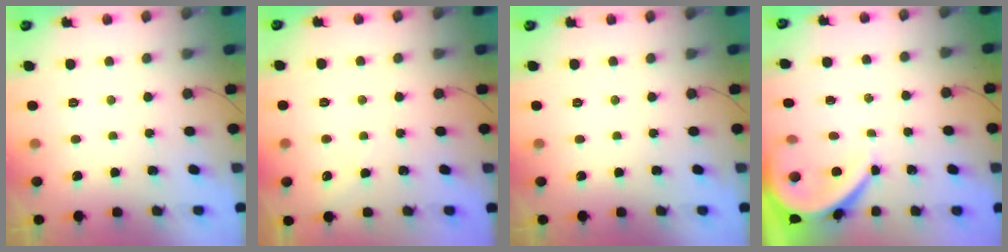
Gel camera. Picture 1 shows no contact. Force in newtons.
{"total": 2.7, "press": 2.7, "slide": 0.5}
{"total": 0.0}
{"total": 7.2, "press": 7.2, "slide": 0.7}